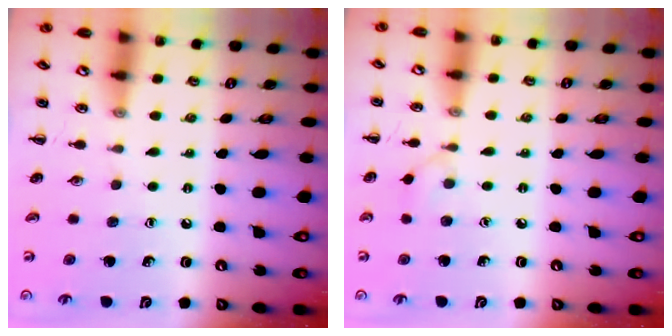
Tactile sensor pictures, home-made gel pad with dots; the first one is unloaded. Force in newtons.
{"total": 3.4, "press": 3.1, "slide": 1.4}